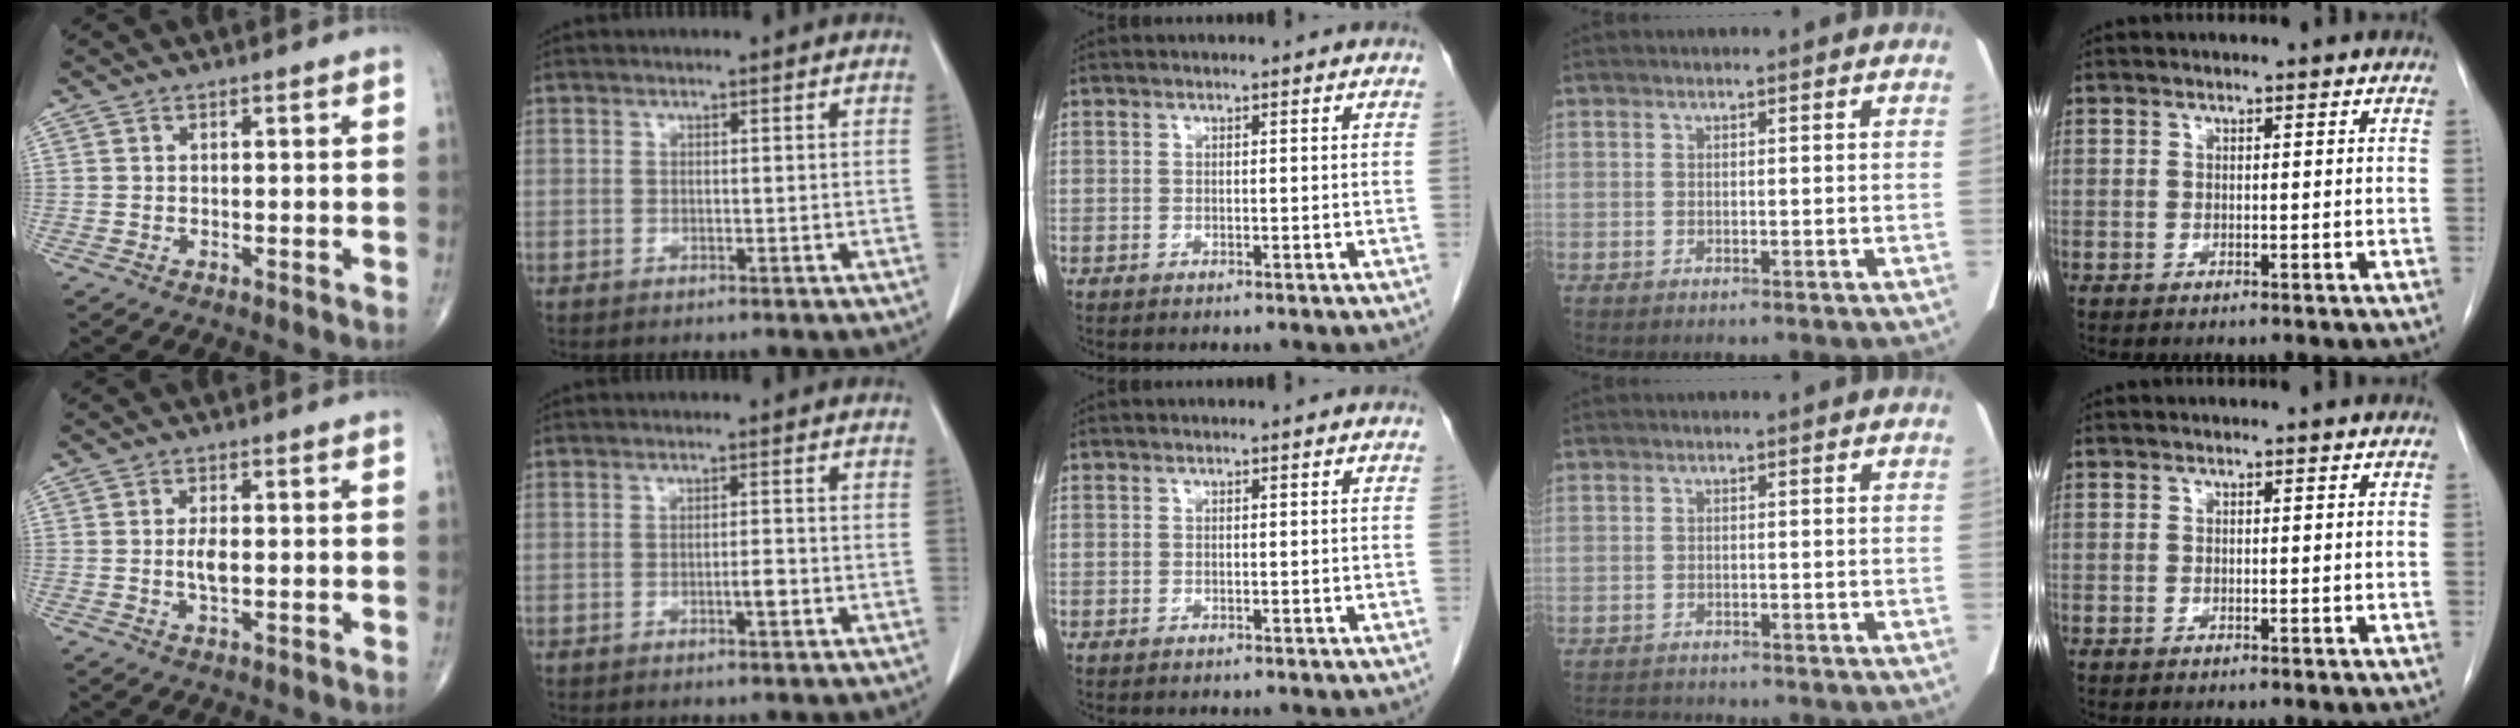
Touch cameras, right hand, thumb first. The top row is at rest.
{"thumb": {"total": 3.9, "force": [0.0, 1.8, 3.4], "torque": [-0.063, -0.003, -0.001]}, "index": {"total": 1.8, "force": [-0.7, 0.3, 1.6], "torque": [-0.027, 0.000, -0.012]}, "ring": {"total": 3.7, "force": [-3.5, 0.8, 0.8], "torque": [-0.015, -0.009, -0.051]}}